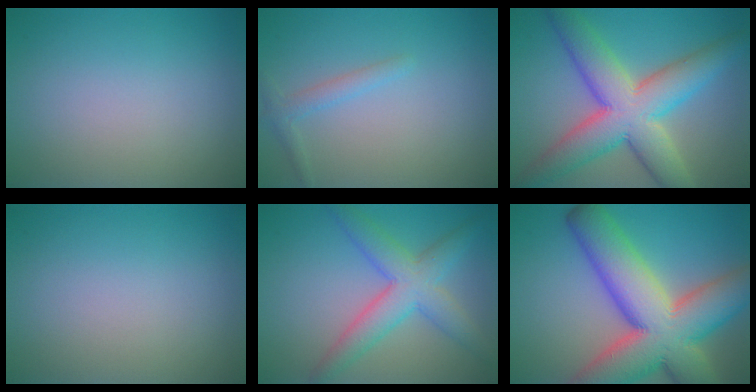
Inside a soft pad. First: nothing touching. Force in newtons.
{"total": 1.4, "press": 1.4, "slide": 0.1}
{"total": 10.0, "press": 10.0, "slide": 0.5}
{"total": 0.0}
{"total": 5.4, "press": 5.4, "slide": 0.1}
{"total": 14.8, "press": 14.8, "slide": 0.9}